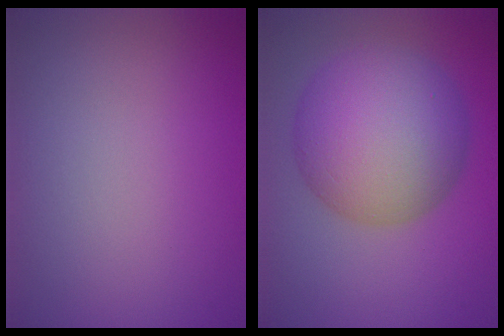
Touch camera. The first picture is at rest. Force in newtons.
{"total": 10.4, "press": 10.4, "slide": 0.5}